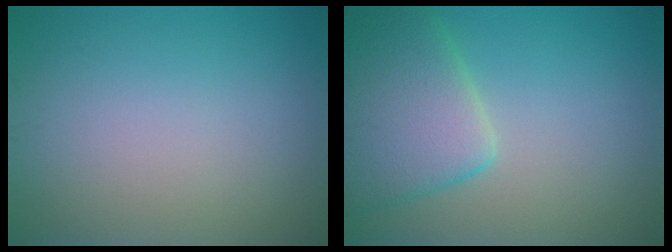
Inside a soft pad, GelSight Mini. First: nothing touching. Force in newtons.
{"total": 6.4, "press": 6.4, "slide": 0.3}